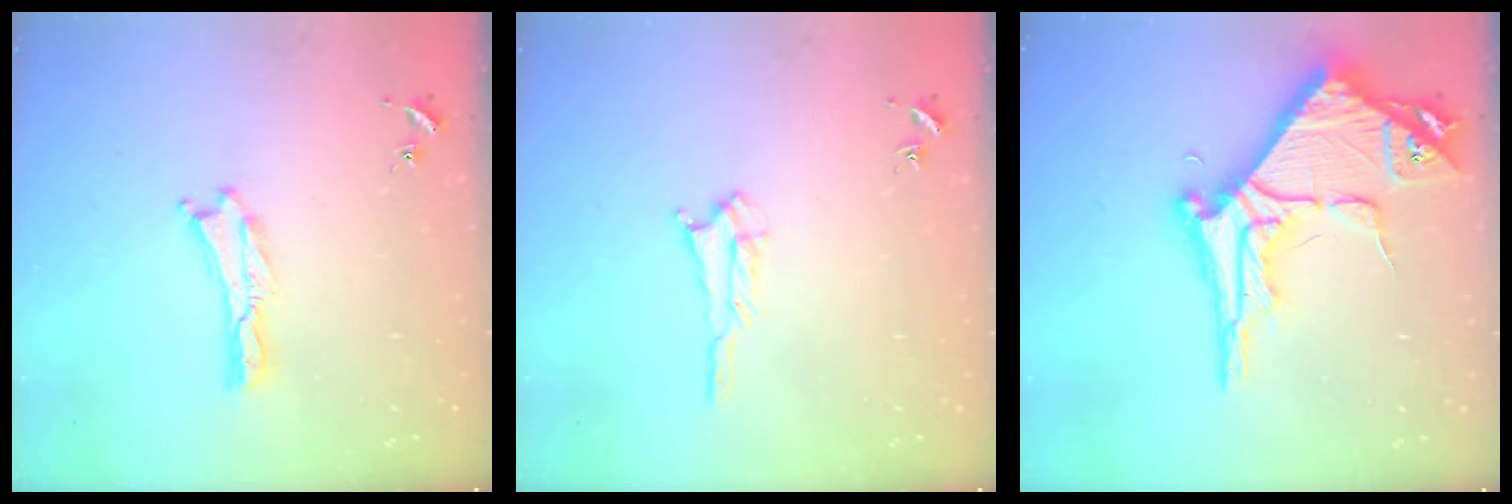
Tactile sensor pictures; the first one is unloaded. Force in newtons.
{"total": 1.6, "press": 1.6, "slide": 0.3}
{"total": 11.0, "press": 10.9, "slide": 1.2}